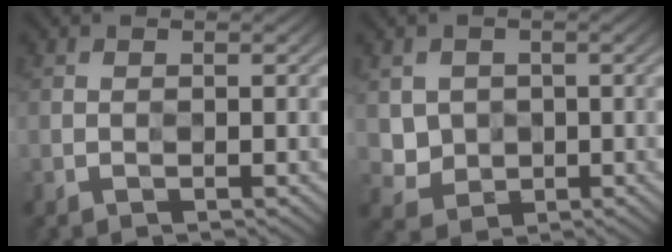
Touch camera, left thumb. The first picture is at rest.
{"total": 3.4, "force": [1.8, 2.8, -0.7], "torque": [-0.005, -0.008, 0.032]}